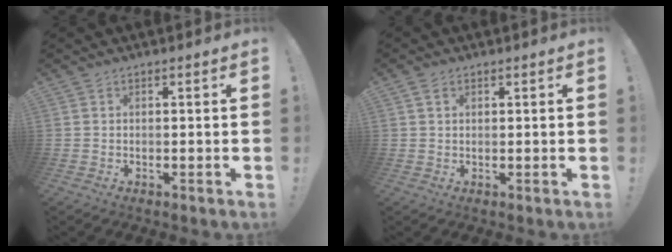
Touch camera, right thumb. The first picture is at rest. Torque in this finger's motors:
{"motor_torque": [0.09, 0.17, 0.26, -0.07, 0.07]}